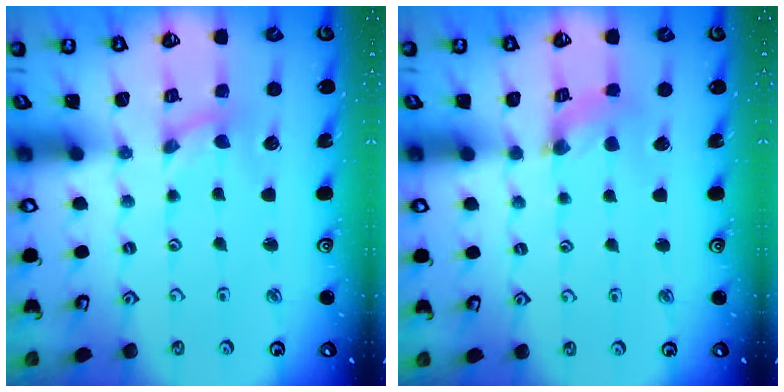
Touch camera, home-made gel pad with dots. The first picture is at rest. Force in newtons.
{"total": 1.5, "press": 1.4, "slide": 0.3}